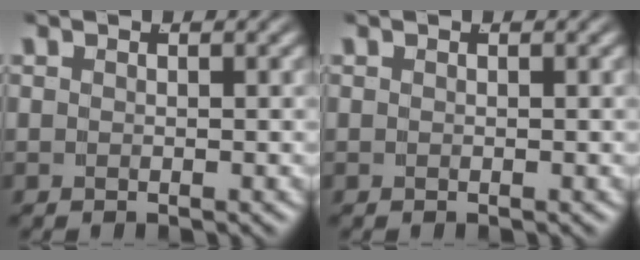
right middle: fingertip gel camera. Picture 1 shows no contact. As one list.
[{"total": 0.0}]